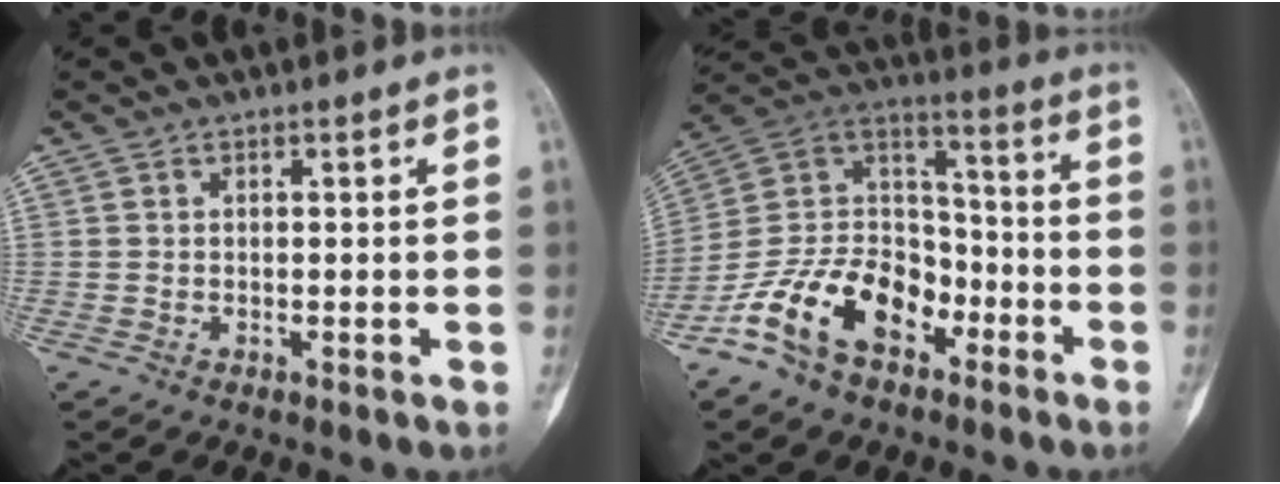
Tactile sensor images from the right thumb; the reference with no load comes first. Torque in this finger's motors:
{"motor_torque": [2.24, 2.24, 1.38, -1.39, 0.14]}